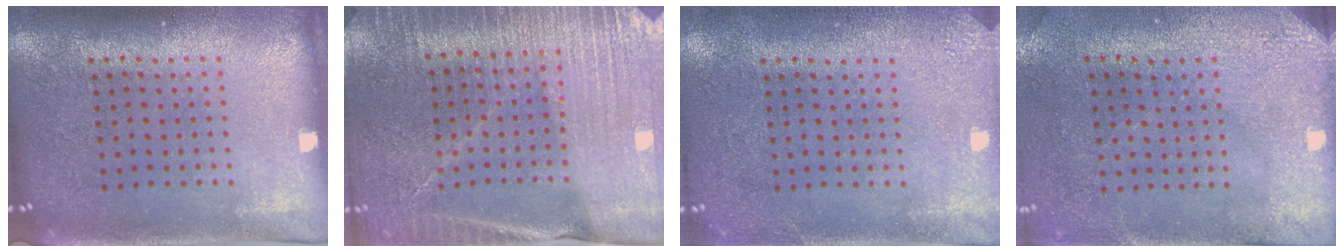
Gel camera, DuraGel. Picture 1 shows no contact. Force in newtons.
{"total": 3.9, "press": 3.7, "slide": 1.2}
{"total": 2.0, "press": 2.0, "slide": 0.3}
{"total": 3.0, "press": 2.4, "slide": 1.7}